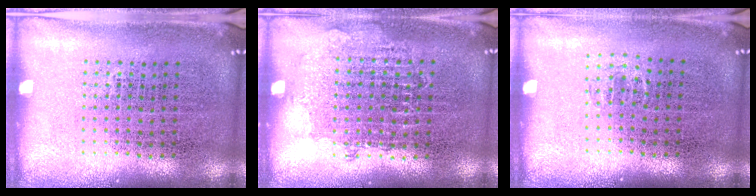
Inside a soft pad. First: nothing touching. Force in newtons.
{"total": 0.8, "press": 0.8, "slide": 0.3}
{"total": 0.5, "press": 0.5, "slide": 0.3}